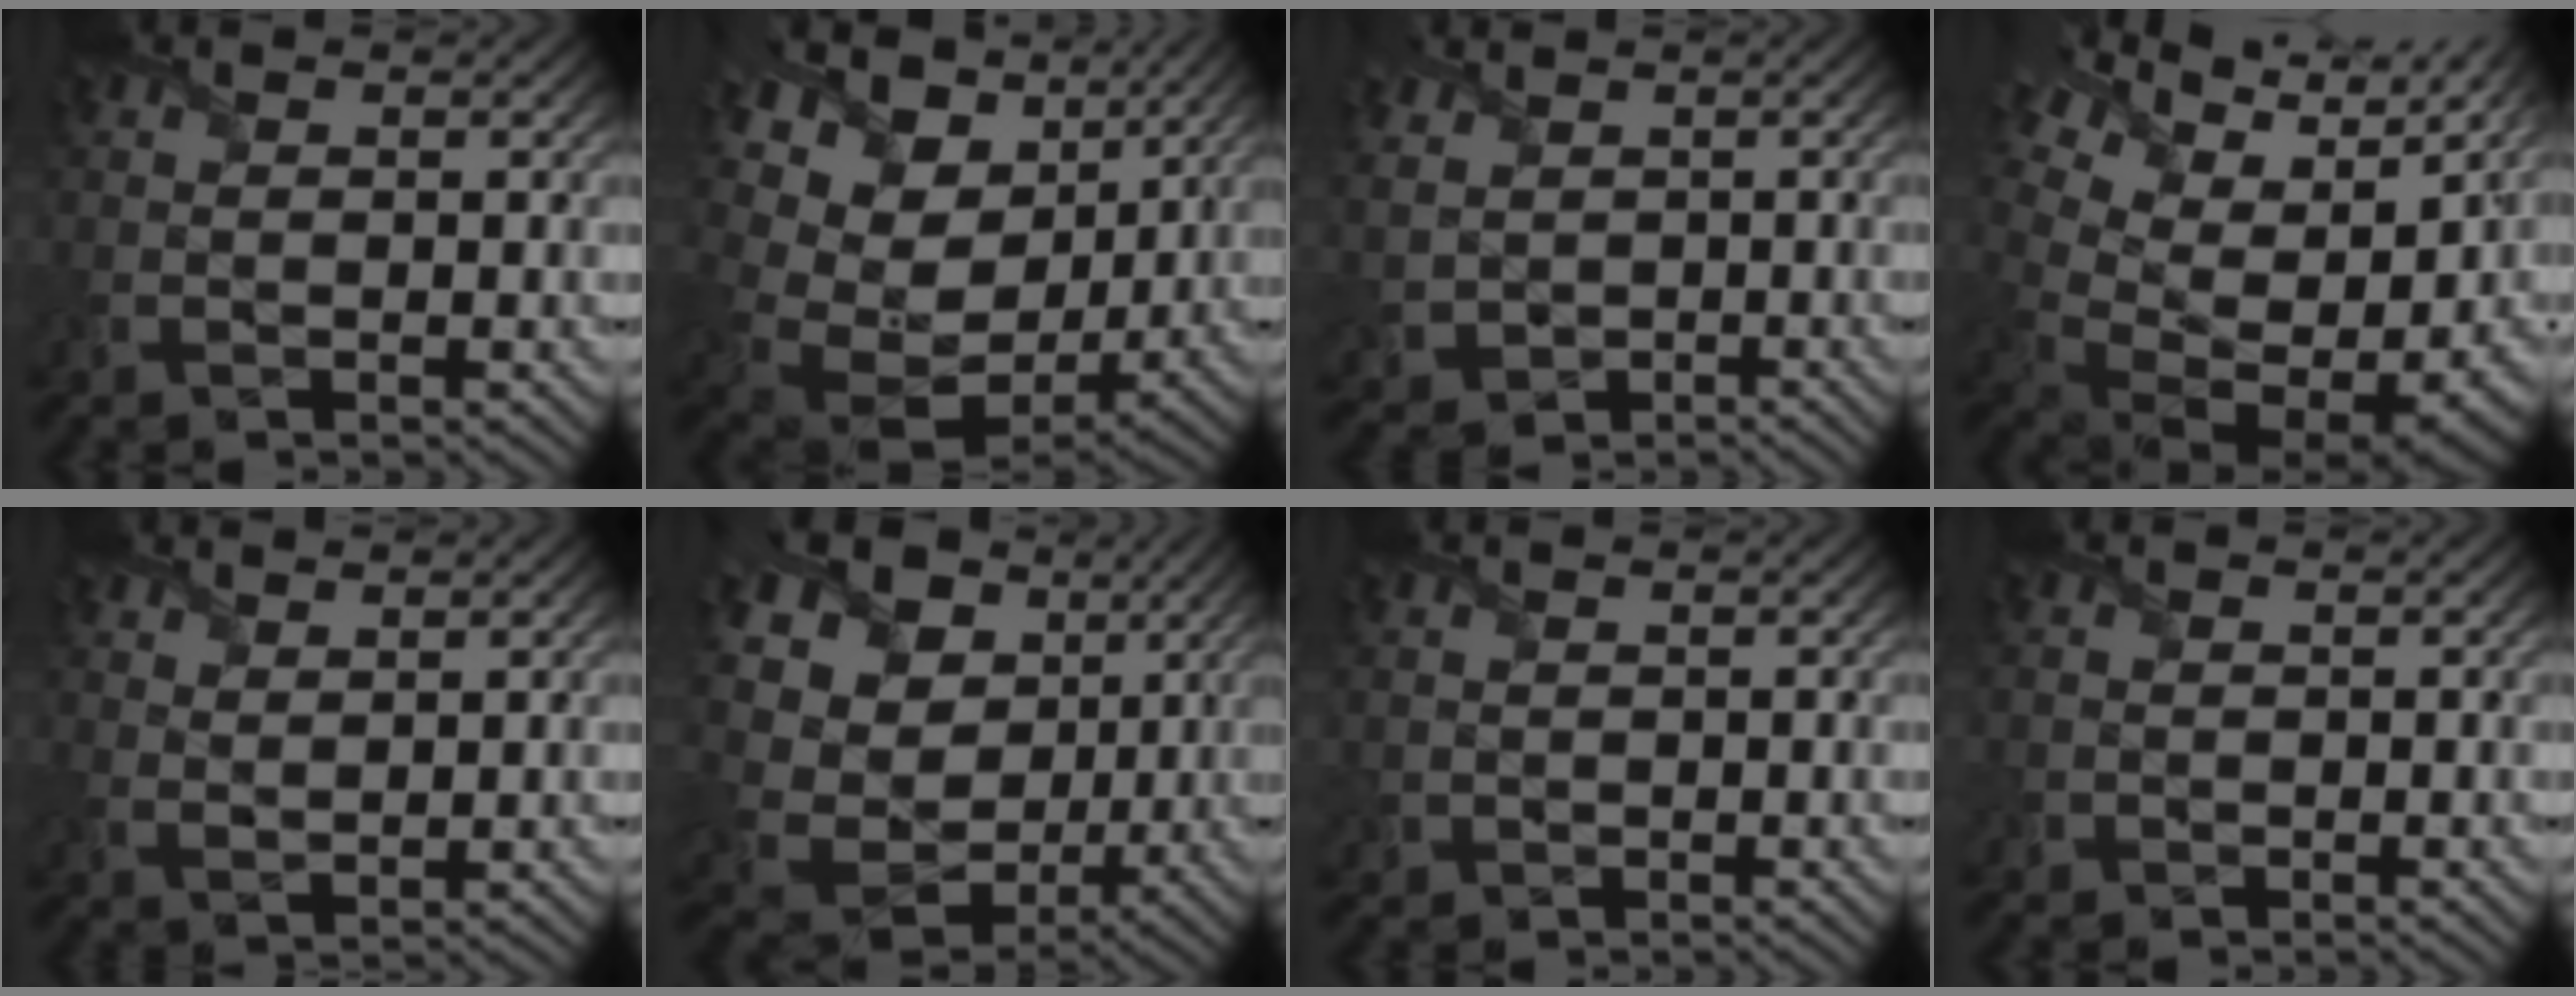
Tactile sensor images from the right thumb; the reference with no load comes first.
{"total": 15.7, "force": [4.5, 11.8, 9.3], "torque": [-0.212, -0.017, 0.106]}
{"total": 3.8, "force": [0.9, 3.6, 1.0], "torque": [-0.072, -0.004, 0.015]}
{"total": 17.7, "force": [1.7, 12.1, 12.8], "torque": [-0.217, -0.011, 0.074]}
{"total": 2.7, "force": [2.4, 0.7, 1.0], "torque": [-0.027, -0.002, 0.050]}
{"total": 14.7, "force": [4.5, 11.7, 7.5], "torque": [-0.192, -0.003, 0.097]}
{"total": 0.8, "force": [0.2, 0.8, -0.2], "torque": [-0.006, -0.003, 0.000]}
{"total": 0.7, "force": [-0.3, 0.6, -0.4], "torque": [0.002, -0.002, -0.008]}